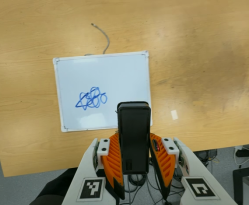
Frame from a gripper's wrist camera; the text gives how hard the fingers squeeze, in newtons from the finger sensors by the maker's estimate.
{"total": 3.9, "left": 2.6, "right": 5.3}